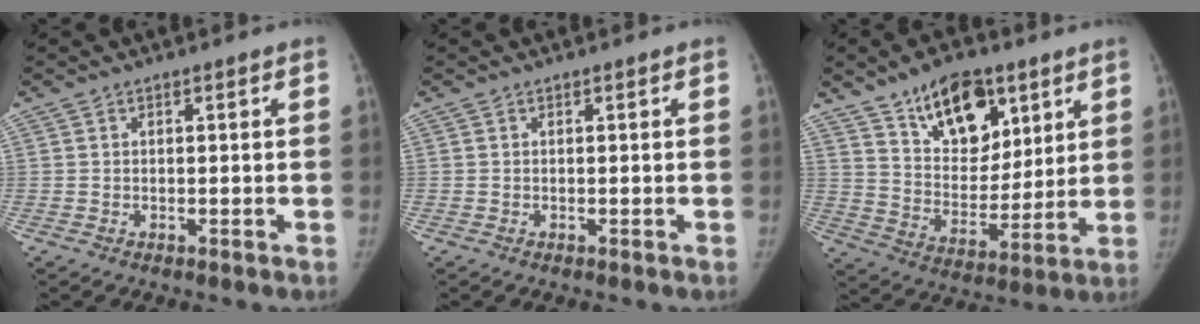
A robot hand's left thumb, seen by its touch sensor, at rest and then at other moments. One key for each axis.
{"total": 0.0}
{"total": 16.8, "fx": 9.8, "fy": 9.4, "fz": 9.8, "tx": -0.102, "ty": -0.056, "tz": 0.169}